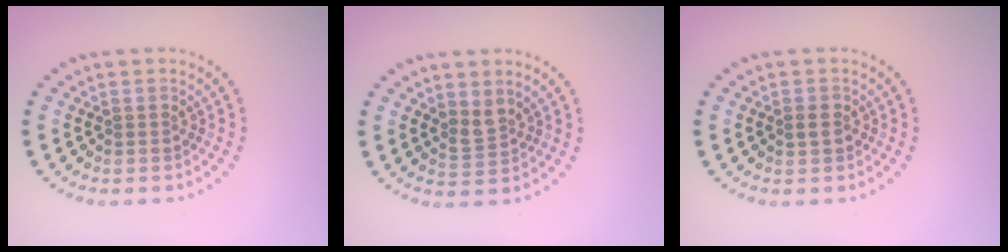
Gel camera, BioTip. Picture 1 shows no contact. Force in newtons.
{"total": 1.7, "press": 1.4, "slide": 1.1}
{"total": 1.2, "press": 1.1, "slide": 0.1}